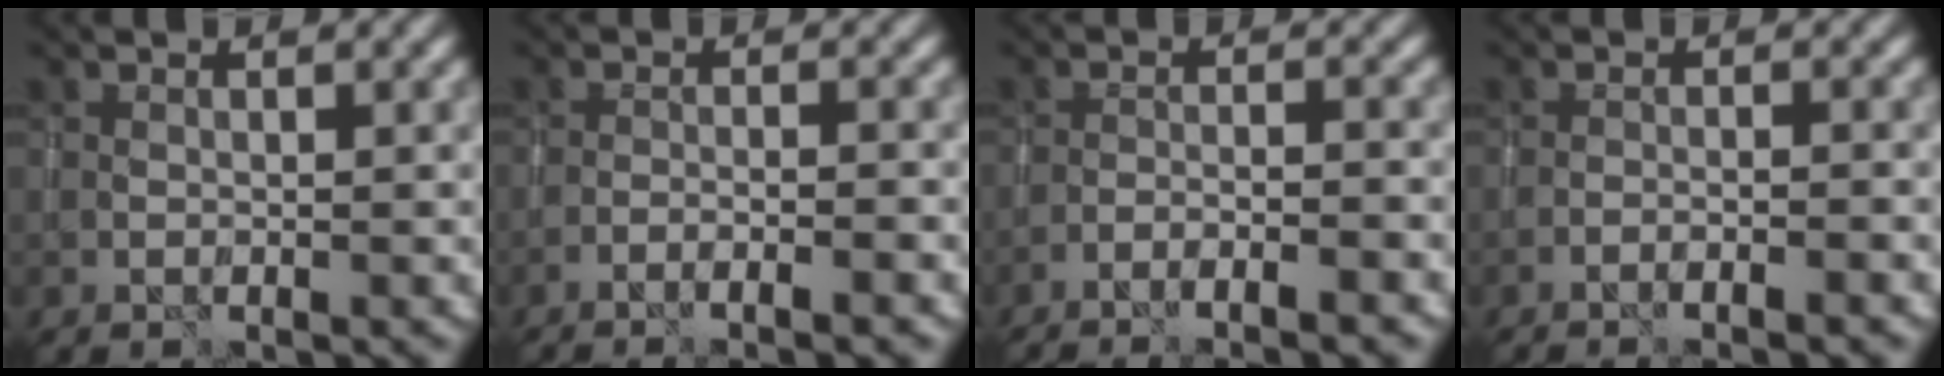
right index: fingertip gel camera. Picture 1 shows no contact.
{"total": 3.2, "force": [-2.3, 0.4, 2.1], "torque": [-0.032, 0.009, -0.047]}
{"total": 4.1, "force": [-3.3, 0.5, 2.4], "torque": [-0.039, 0.006, -0.059]}
{"total": 2.2, "force": [-1.8, 0.3, 1.3], "torque": [-0.019, 0.009, -0.037]}